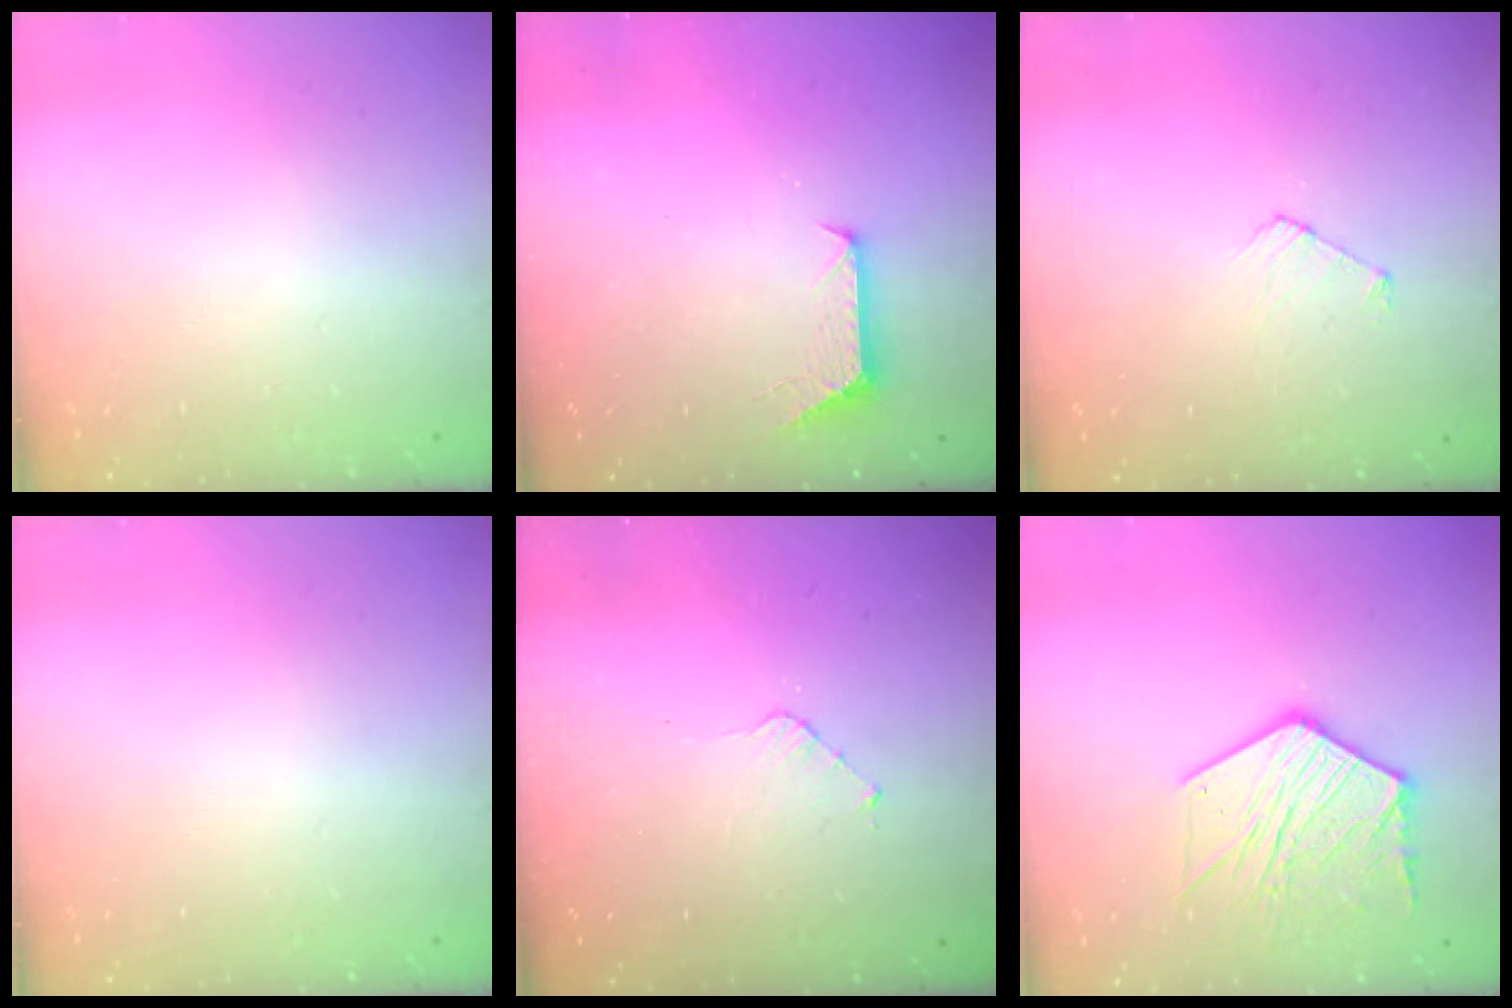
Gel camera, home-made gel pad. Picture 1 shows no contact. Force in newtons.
{"total": 6.2, "press": 6.2, "slide": 0.5}
{"total": 3.8, "press": 3.8, "slide": 0.3}
{"total": 0.0}
{"total": 3.5, "press": 3.5, "slide": 0.2}
{"total": 14.4, "press": 14.4, "slide": 1.1}